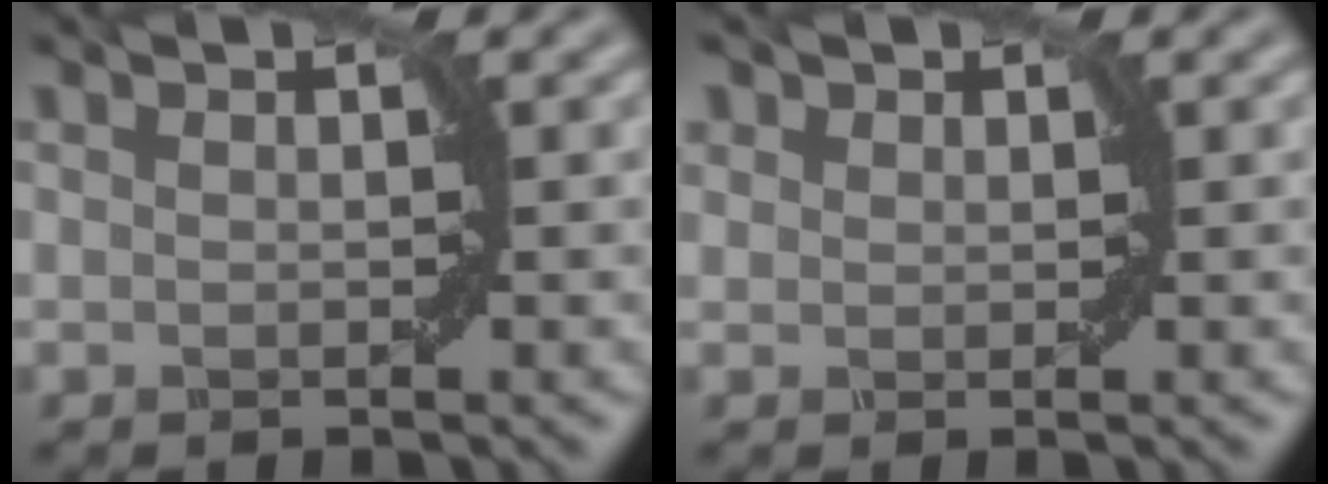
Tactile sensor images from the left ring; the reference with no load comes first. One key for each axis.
{"total": 1.4, "fx": 0.9, "fy": 1.0, "fz": 0.2, "tx": -0.004, "ty": 0.001, "tz": 0.012}